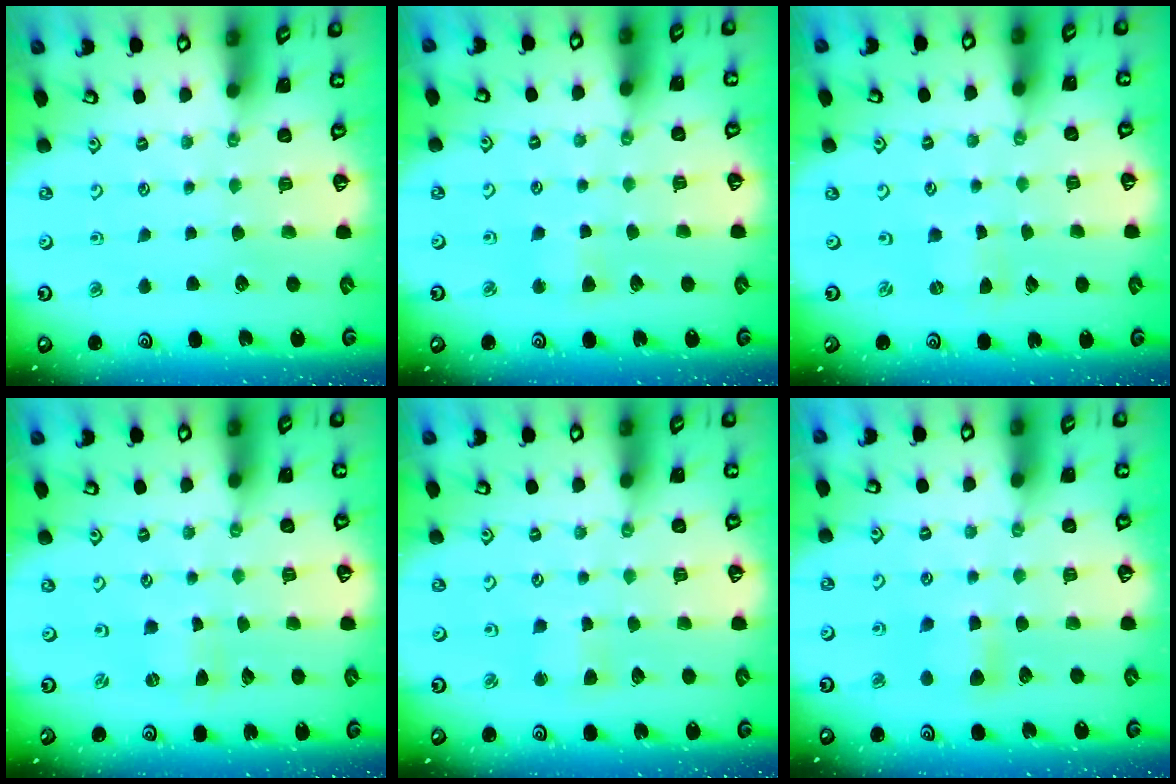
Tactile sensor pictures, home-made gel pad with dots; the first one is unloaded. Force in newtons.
{"total": 2.6, "press": 2.6, "slide": 0.5}
{"total": 0.0}
{"total": 0.0}
{"total": 2.8, "press": 2.8, "slide": 0.2}
{"total": 5.4, "press": 5.4, "slide": 0.8}